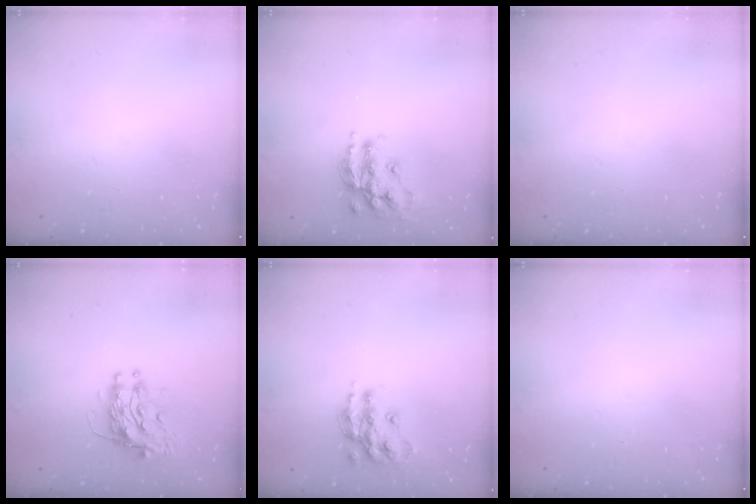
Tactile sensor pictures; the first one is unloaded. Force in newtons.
{"total": 15.1, "press": 15.0, "slide": 1.0}
{"total": 0.0}
{"total": 10.6, "press": 10.5, "slide": 0.8}
{"total": 13.4, "press": 13.4, "slide": 0.9}
{"total": 0.0}